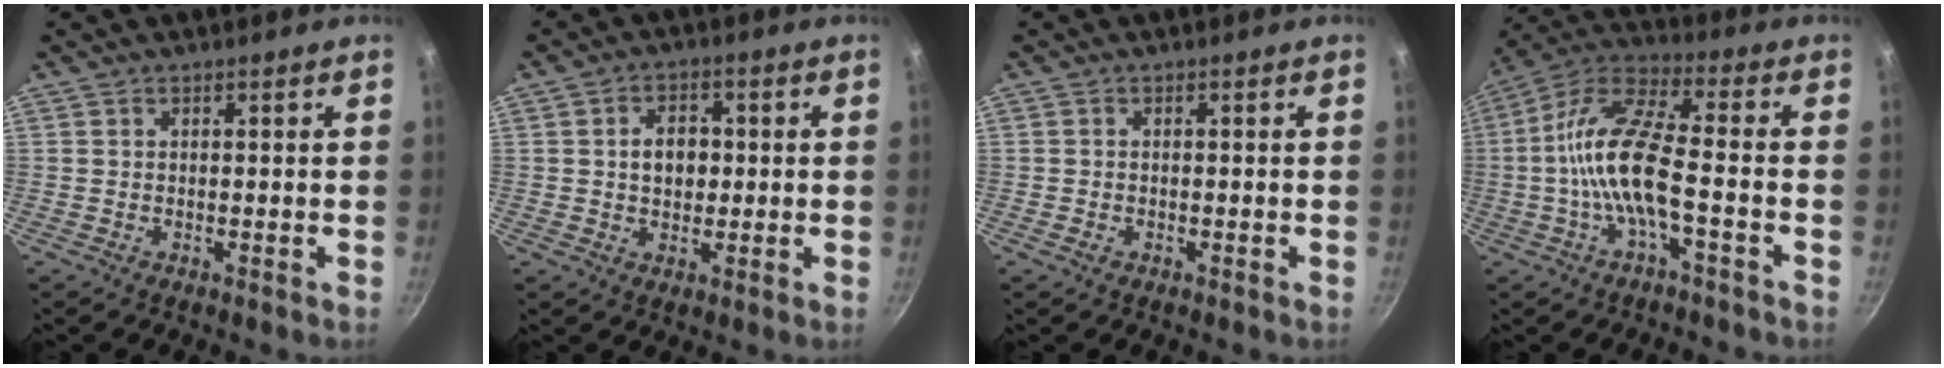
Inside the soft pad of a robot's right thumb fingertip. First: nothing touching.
{"total": 5.8, "force": [0.5, 4.3, 3.9], "torque": [-0.040, 0.008, 0.004]}
{"total": 1.0, "force": [-0.5, 0.8, 0.5], "torque": [-0.010, -0.001, -0.007]}
{"total": 13.6, "force": [-2.9, 4.2, 12.6], "torque": [-0.255, 0.038, -0.072]}